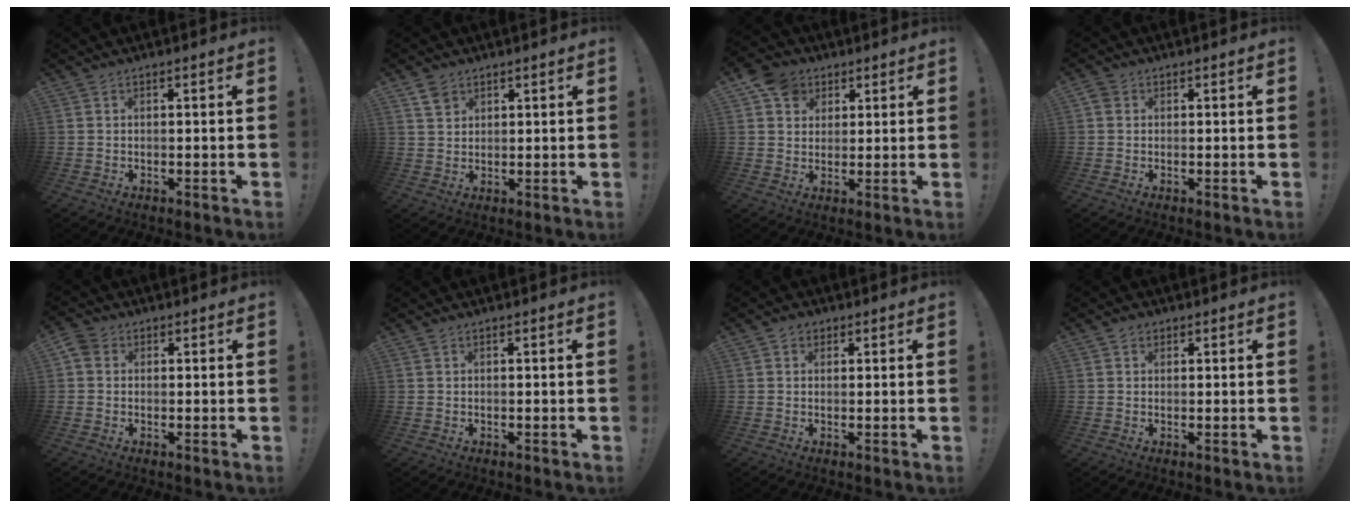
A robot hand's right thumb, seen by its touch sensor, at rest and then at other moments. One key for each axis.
{"total": 4.2, "fx": 2.6, "fy": 3.0, "fz": 1.2, "tx": -0.016, "ty": -0.011, "tz": 0.050}
{"total": 8.3, "fx": 3.8, "fy": 6.9, "fz": 2.7, "tx": -0.031, "ty": -0.017, "tz": 0.075}
{"total": 1.9, "fx": 0.7, "fy": 1.6, "fz": 0.7, "tx": -0.016, "ty": 0.003, "tz": 0.015}
{"total": 3.5, "fx": 0.8, "fy": 3.0, "fz": 1.7, "tx": -0.036, "ty": 0.010, "tz": 0.018}
{"total": 0.0}
{"total": 2.4, "fx": 1.2, "fy": 1.9, "fz": 0.7, "tx": -0.005, "ty": -0.003, "tz": 0.019}
{"total": 1.8, "fx": 1.0, "fy": 1.4, "fz": 0.5, "tx": 0.000, "ty": -0.003, "tz": 0.016}